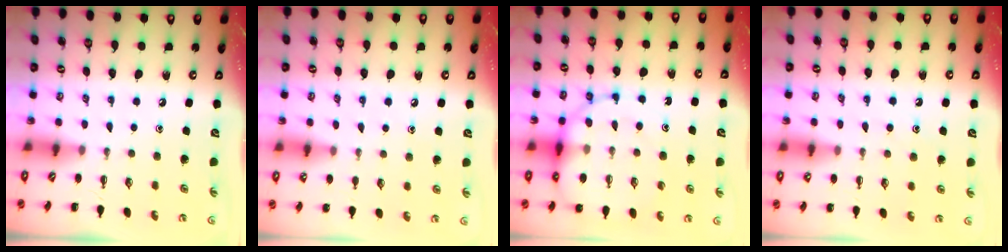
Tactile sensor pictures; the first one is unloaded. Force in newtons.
{"total": 6.0, "press": 5.6, "slide": 2.0}
{"total": 13.9, "press": 13.6, "slide": 3.1}
{"total": 9.1, "press": 9.0, "slide": 1.4}